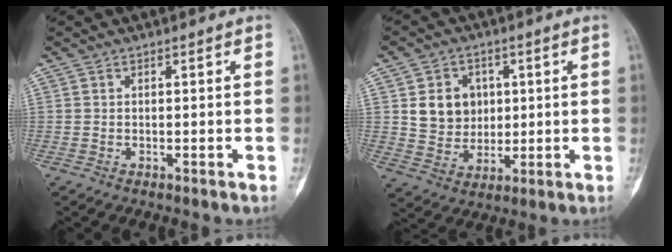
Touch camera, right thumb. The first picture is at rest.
{"total": 9.3, "force": [2.0, 7.9, 4.4], "torque": [-0.031, -0.008, 0.043]}